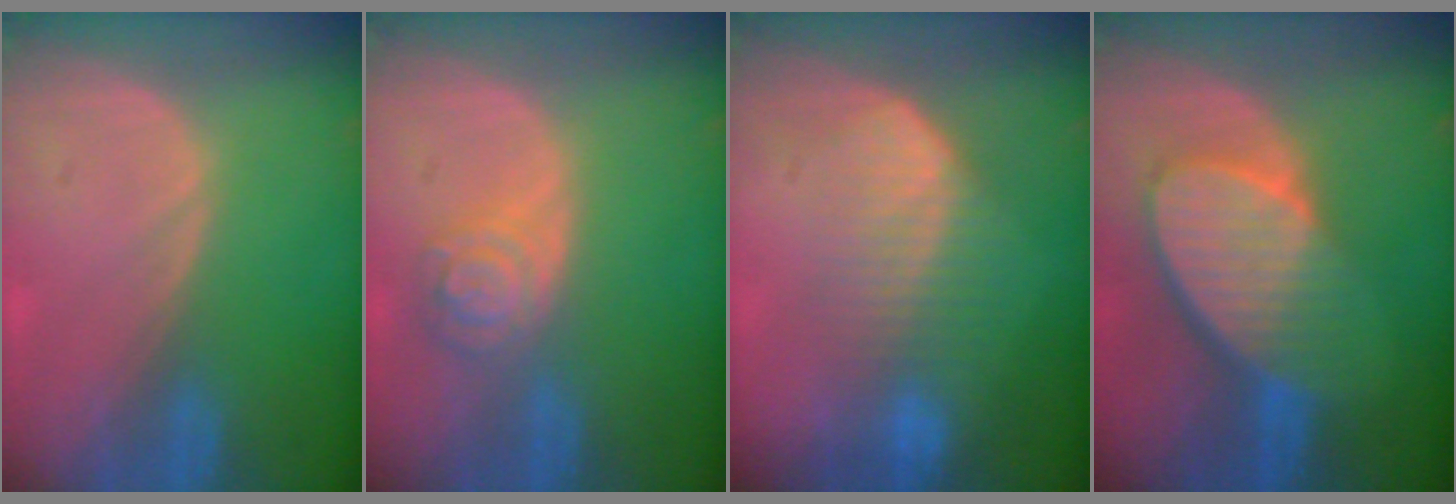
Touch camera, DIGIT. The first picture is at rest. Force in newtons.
{"total": 5.2, "press": 4.6, "slide": 2.4}
{"total": 6.9, "press": 6.7, "slide": 1.4}
{"total": 9.4, "press": 8.3, "slide": 4.4}